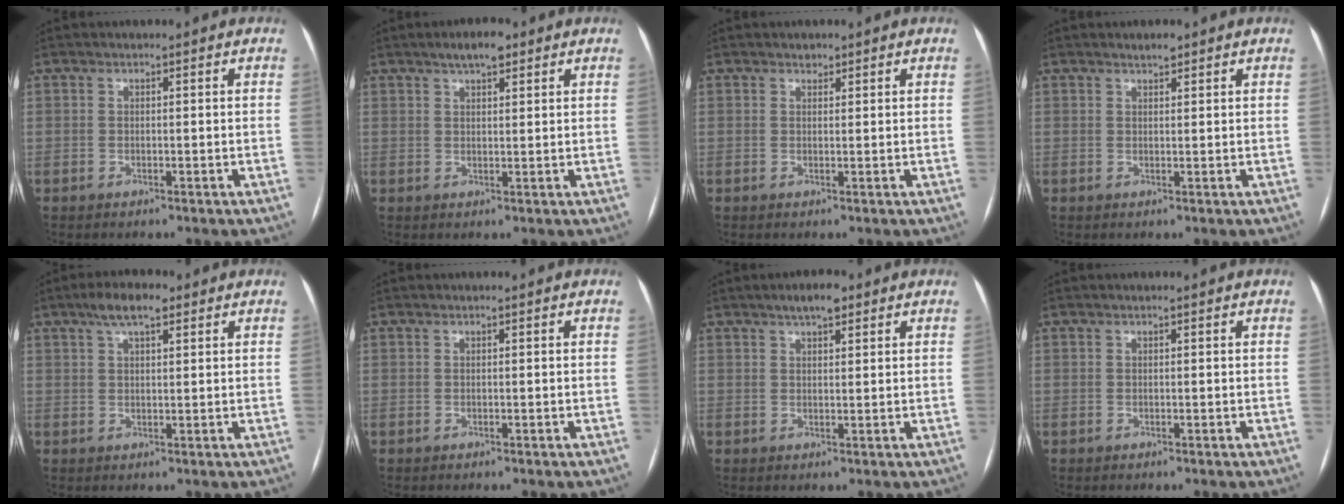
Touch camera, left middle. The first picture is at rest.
{"total": 4.1, "force": [2.8, 1.3, 2.7], "torque": [-0.047, 0.011, 0.044]}
{"total": 0.9, "force": [0.7, 0.5, 0.2], "torque": [-0.005, -0.001, 0.011]}
{"total": 1.4, "force": [1.2, 0.4, 0.6], "torque": [-0.015, 0.003, 0.021]}
{"total": 5.3, "force": [3.3, 1.7, 3.8], "torque": [-0.074, 0.018, 0.056]}
{"total": 0.0}
{"total": 3.9, "force": [2.6, 1.3, 2.6], "torque": [-0.044, 0.010, 0.041]}
{"total": 0.0}